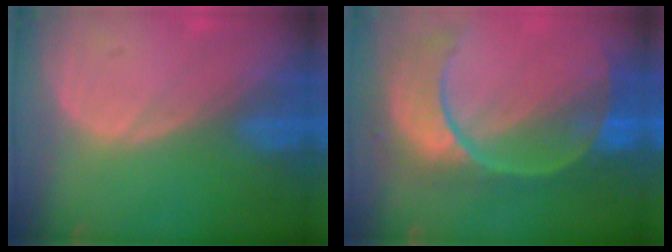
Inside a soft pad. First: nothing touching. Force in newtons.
{"total": 11.2, "press": 9.4, "slide": 6.1}